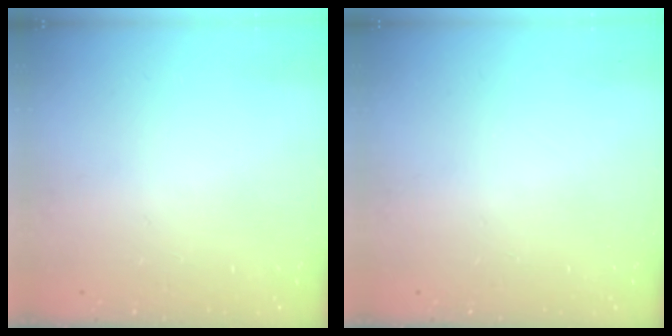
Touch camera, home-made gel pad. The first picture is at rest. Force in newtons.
{"total": 0.0}